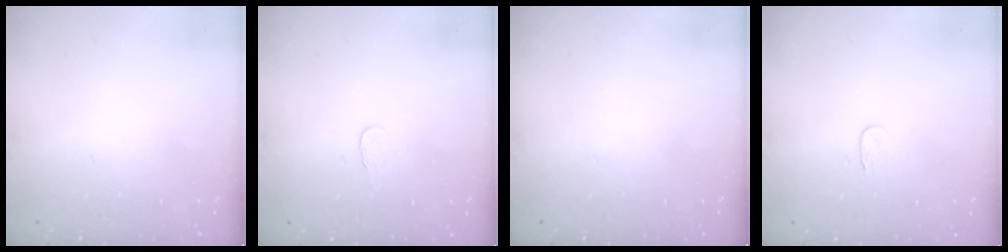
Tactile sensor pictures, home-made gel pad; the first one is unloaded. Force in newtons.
{"total": 3.2, "press": 3.1, "slide": 0.3}
{"total": 0.0}
{"total": 3.7, "press": 3.7, "slide": 0.4}